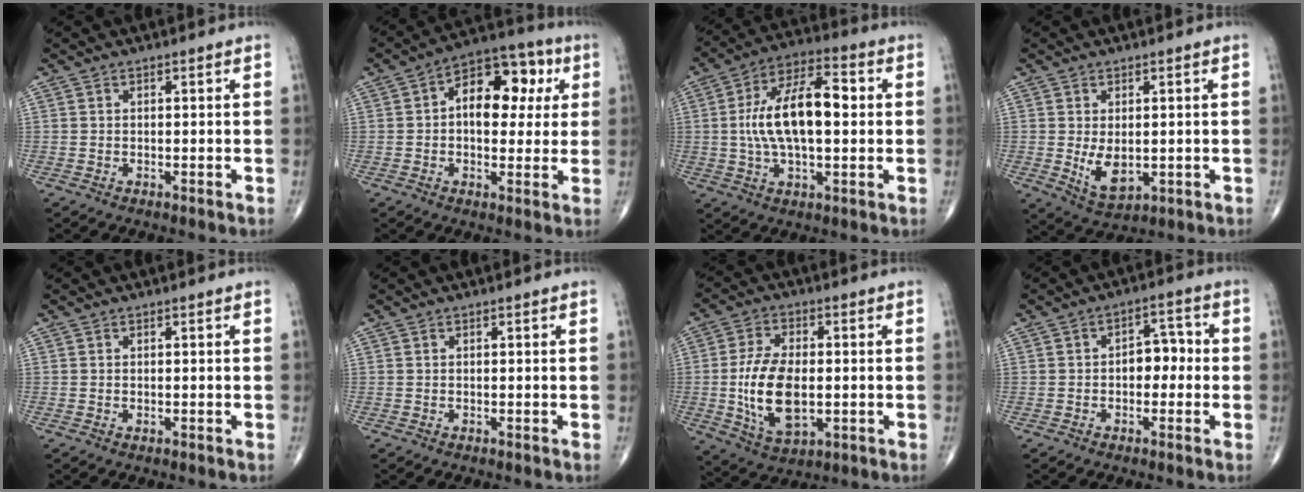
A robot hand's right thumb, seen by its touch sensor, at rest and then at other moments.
{"total": 13.9, "force": [2.6, 8.5, 10.6], "torque": [-0.114, 0.024, 0.029]}
{"total": 16.2, "force": [1.0, 7.4, 14.4], "torque": [-0.255, 0.023, 0.012]}
{"total": 6.0, "force": [-0.3, 3.4, 4.9], "torque": [-0.079, -0.014, 0.010]}
{"total": 0.0}
{"total": 0.0}
{"total": 13.5, "force": [-1.3, 7.1, 11.4], "torque": [-0.214, -0.004, -0.016]}
{"total": 5.4, "force": [-0.5, 3.5, 4.1], "torque": [-0.031, 0.024, -0.016]}